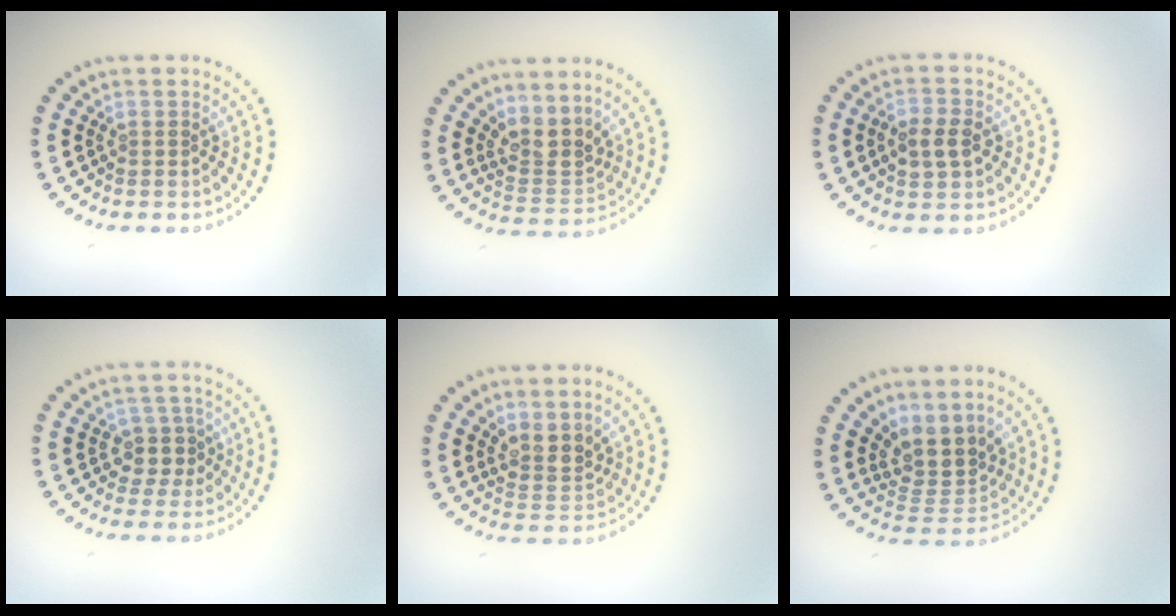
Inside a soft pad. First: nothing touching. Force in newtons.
{"total": 3.3, "press": 2.5, "slide": 2.2}
{"total": 2.7, "press": 2.7, "slide": 0.0}
{"total": 2.5, "press": 2.1, "slide": 1.4}
{"total": 2.7, "press": 2.1, "slide": 1.6}
{"total": 4.1, "press": 3.2, "slide": 2.5}